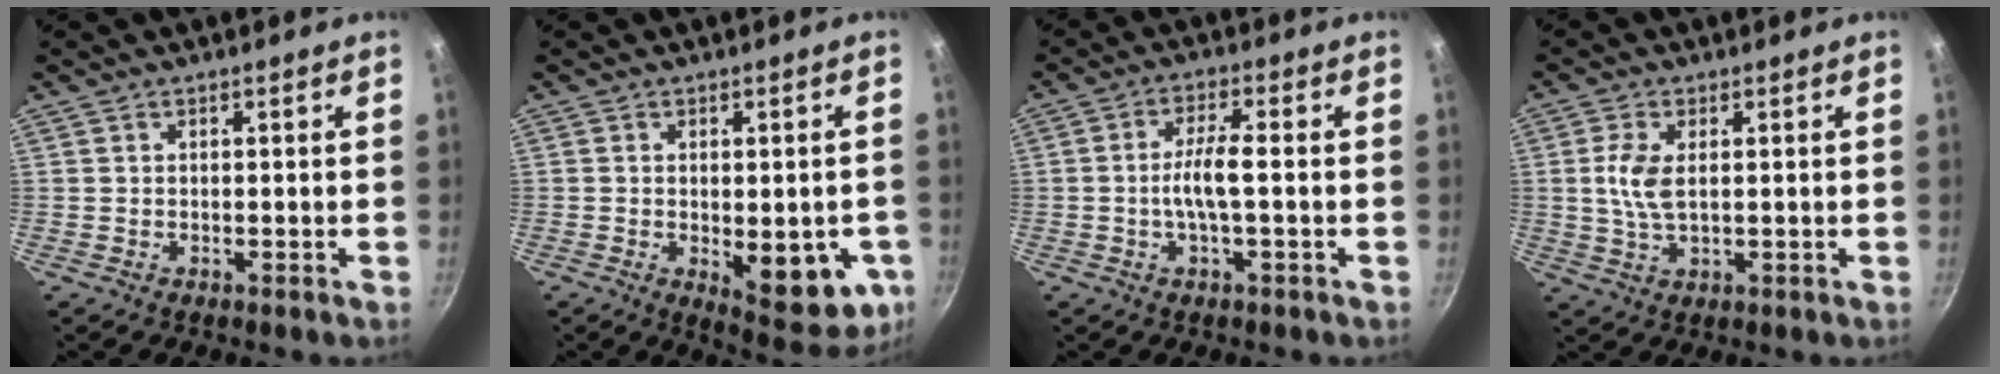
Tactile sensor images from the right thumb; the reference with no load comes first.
{"total": 13.8, "force": [-3.2, 6.0, 12.1], "torque": [-0.120, -0.013, -0.030]}
{"total": 5.8, "force": [-0.9, 1.3, 5.6], "torque": [-0.114, 0.017, -0.021]}
{"total": 5.9, "force": [0.9, 3.0, 5.1], "torque": [-0.107, 0.000, 0.018]}